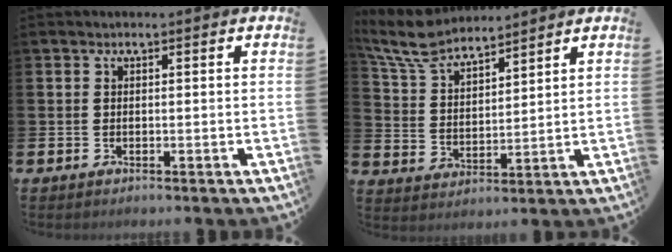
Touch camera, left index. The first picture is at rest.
{"total": 7.6, "force": [7.0, 2.0, 2.4], "torque": [-0.081, -0.026, 0.128]}